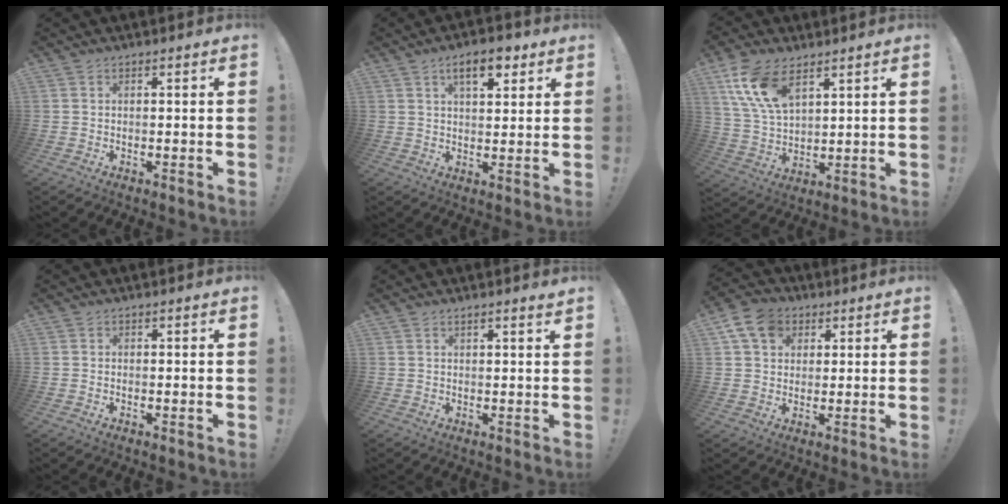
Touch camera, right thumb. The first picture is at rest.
{"total": 8.4, "force": [4.5, 3.7, 6.0], "torque": [-0.082, -0.010, 0.076]}
{"total": 13.5, "force": [7.4, 6.9, 8.9], "torque": [-0.189, -0.022, 0.142]}
{"total": 0.0}
{"total": 1.4, "force": [1.0, -0.3, 0.8], "torque": [-0.009, -0.006, 0.016]}
{"total": 10.3, "force": [4.4, 7.9, 4.9], "torque": [-0.084, -0.005, 0.089]}